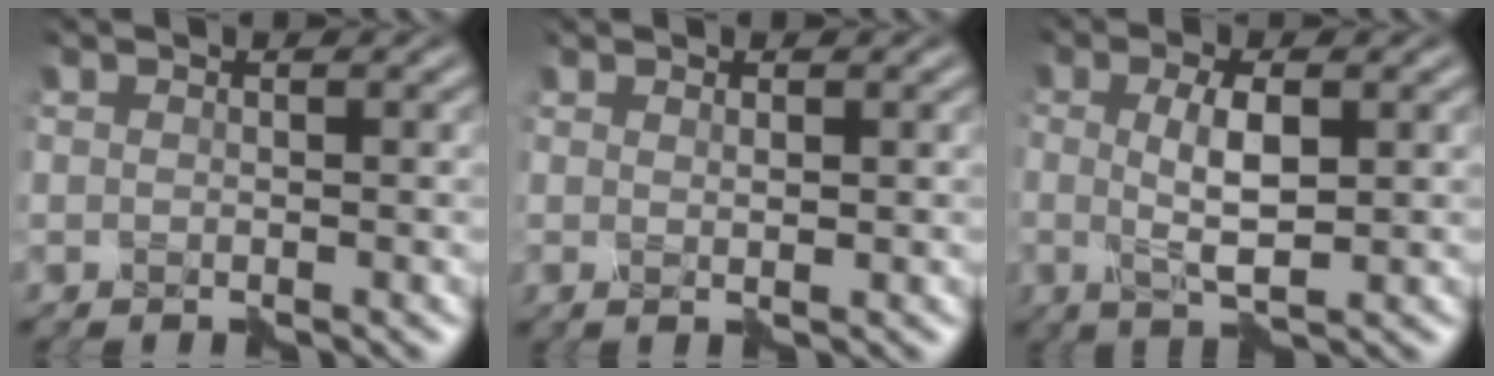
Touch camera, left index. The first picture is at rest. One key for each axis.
{"total": 0.7, "fx": 0.4, "fy": 0.0, "fz": 0.5, "tx": -0.008, "ty": -0.001, "tz": 0.008}
{"total": 4.0, "fx": 0.5, "fy": 1.1, "fz": 3.8, "tx": -0.074, "ty": 0.001, "tz": 0.011}